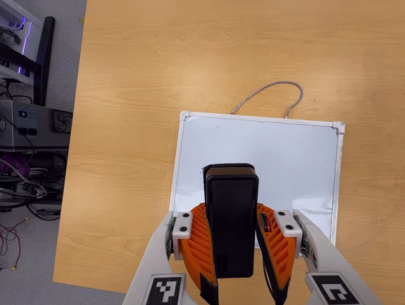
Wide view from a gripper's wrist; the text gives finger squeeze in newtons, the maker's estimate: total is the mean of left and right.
{"total": 7.7, "left": 6.3, "right": 9.1}